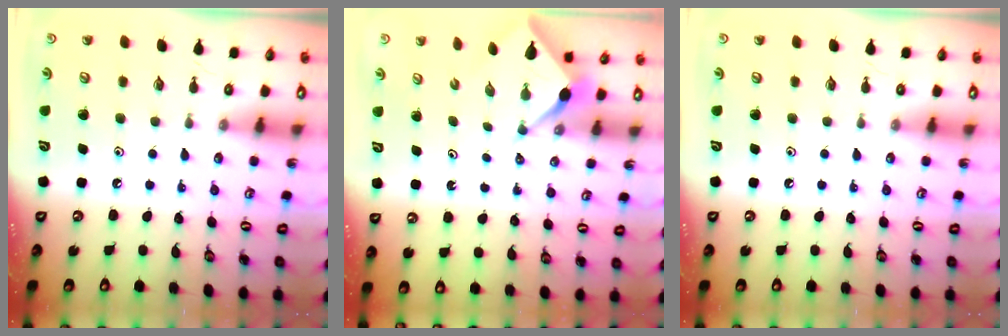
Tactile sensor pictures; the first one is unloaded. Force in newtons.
{"total": 2.5, "press": 2.5, "slide": 0.3}
{"total": 0.0}